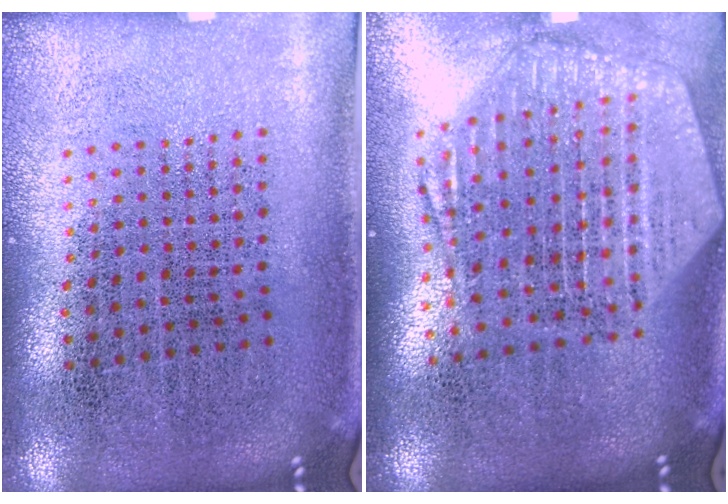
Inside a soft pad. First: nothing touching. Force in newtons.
{"total": 2.6, "press": 2.2, "slide": 1.3}